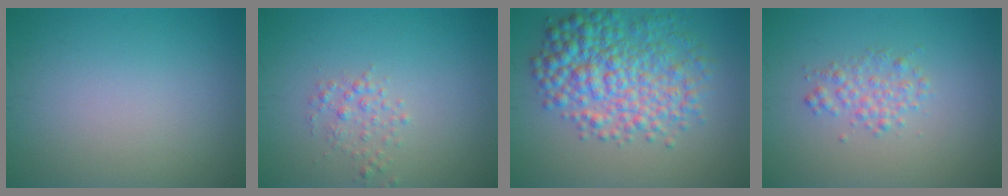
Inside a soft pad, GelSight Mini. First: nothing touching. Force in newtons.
{"total": 1.5, "press": 1.5, "slide": 0.0}
{"total": 7.2, "press": 7.2, "slide": 0.0}
{"total": 2.0, "press": 2.0, "slide": 0.0}